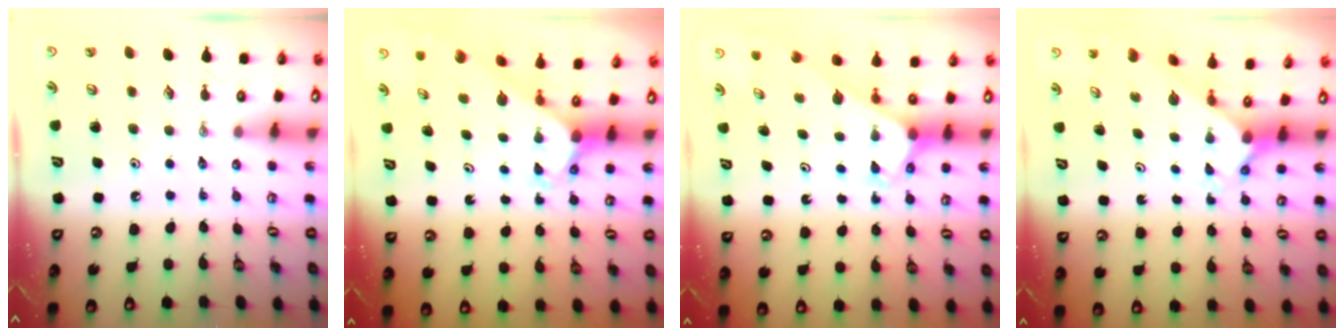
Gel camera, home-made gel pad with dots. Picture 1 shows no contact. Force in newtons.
{"total": 3.0, "press": 3.0, "slide": 0.2}
{"total": 2.7, "press": 2.7, "slide": 0.2}
{"total": 1.7, "press": 1.7, "slide": 0.2}